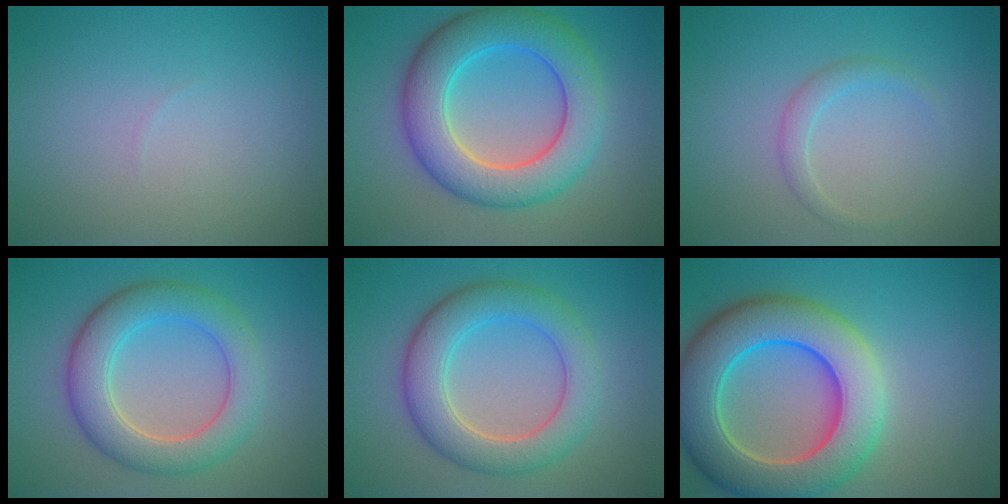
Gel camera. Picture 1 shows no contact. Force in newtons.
{"total": 8.6, "press": 8.6, "slide": 0.3}
{"total": 1.5, "press": 1.5, "slide": 0.1}
{"total": 6.3, "press": 6.2, "slide": 0.6}
{"total": 6.3, "press": 6.2, "slide": 0.6}
{"total": 10.9, "press": 10.9, "slide": 0.4}